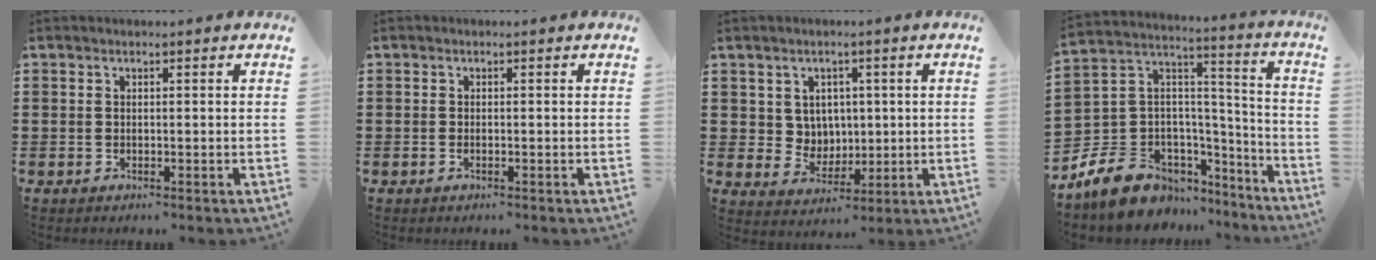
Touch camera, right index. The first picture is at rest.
{"total": 0.0}
{"total": 4.4, "force": [2.0, 3.8, 0.8], "torque": [-0.036, 0.004, 0.036]}
{"total": 9.3, "force": [-6.4, 6.4, 2.0], "torque": [-0.074, 0.001, -0.120]}